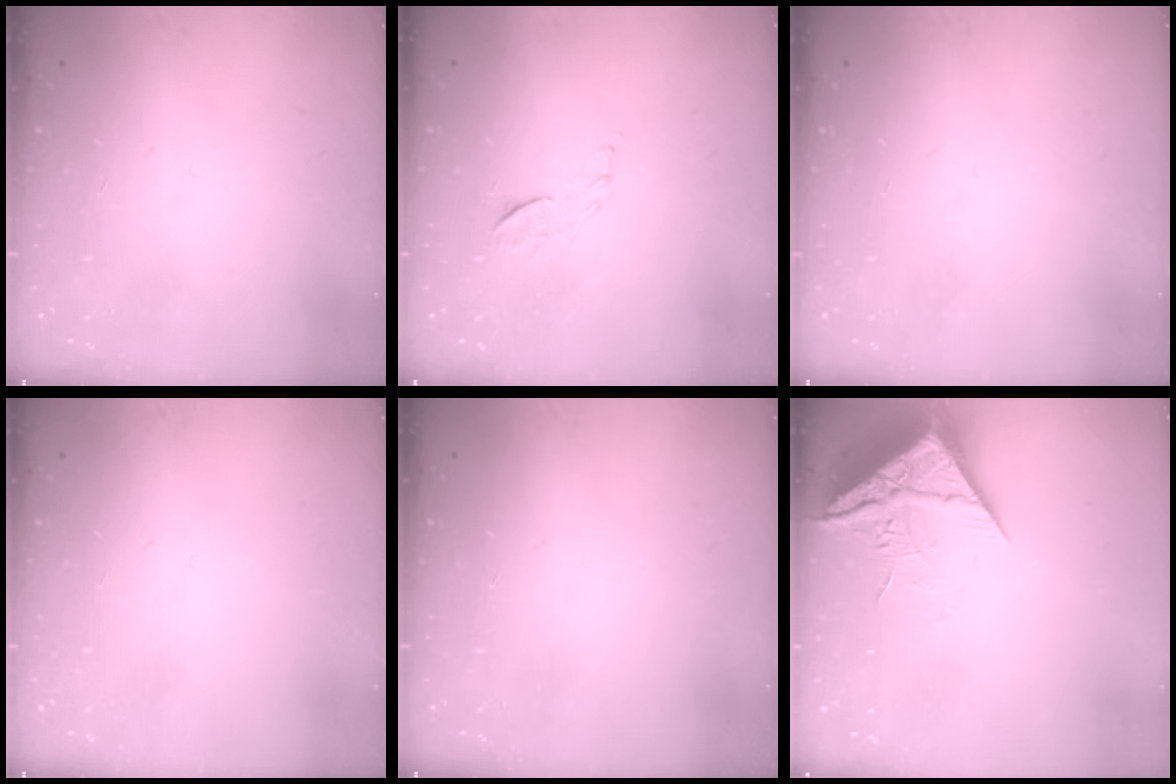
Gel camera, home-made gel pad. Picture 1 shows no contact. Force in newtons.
{"total": 7.8, "press": 7.7, "slide": 0.7}
{"total": 0.0}
{"total": 0.0}
{"total": 0.0}
{"total": 10.0, "press": 9.9, "slide": 1.0}